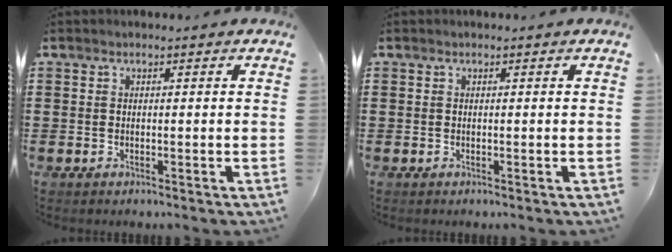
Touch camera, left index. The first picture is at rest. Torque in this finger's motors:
{"motor_torque": [-0.01, 0.00, 0.00, 0.00]}